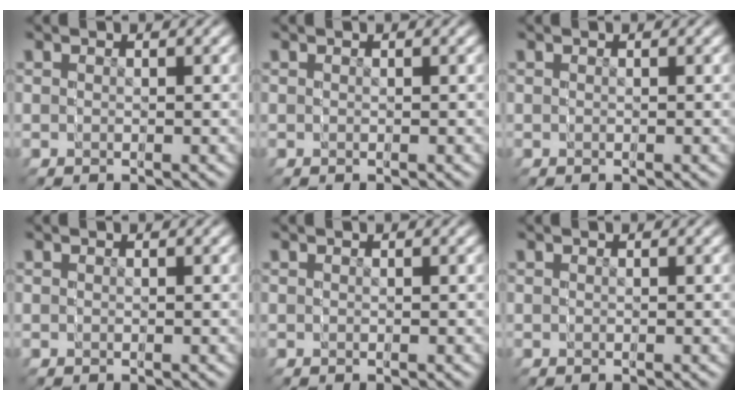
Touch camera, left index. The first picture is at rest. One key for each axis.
{"total": 0.0}
{"total": 0.0}
{"total": 0.0}
{"total": 0.0}
{"total": 0.0}